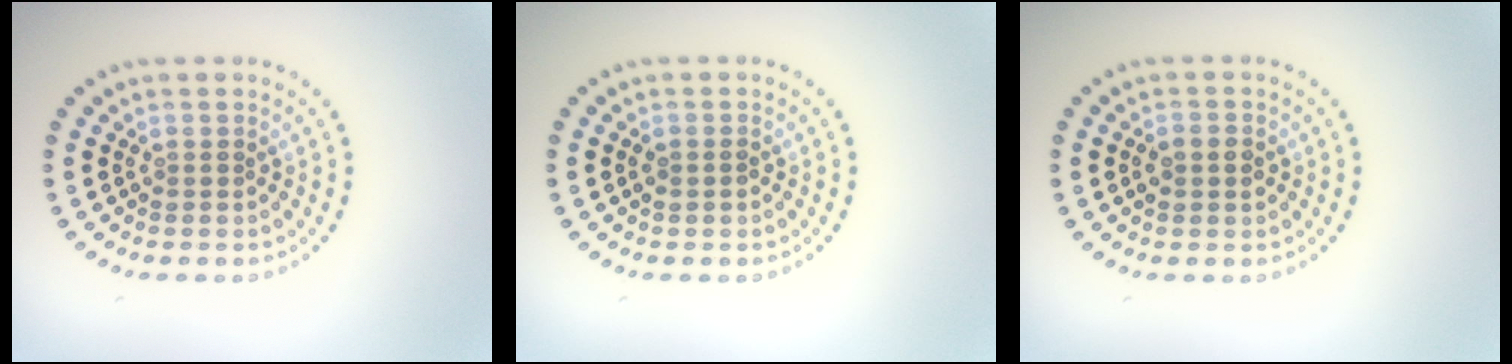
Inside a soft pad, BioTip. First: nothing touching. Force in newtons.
{"total": 0.7, "press": 0.7, "slide": 0.1}
{"total": 2.3, "press": 2.3, "slide": 0.1}